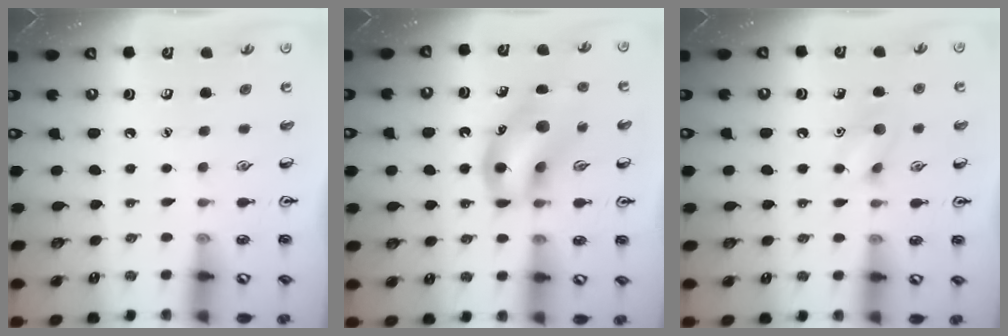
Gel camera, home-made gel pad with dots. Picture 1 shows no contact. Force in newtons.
{"total": 14.8, "press": 14.5, "slide": 2.9}
{"total": 7.8, "press": 7.7, "slide": 1.4}